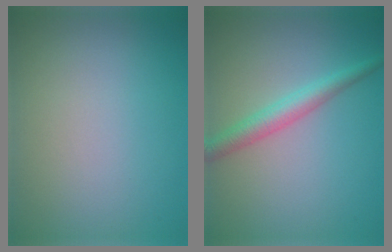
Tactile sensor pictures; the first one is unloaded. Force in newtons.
{"total": 2.9, "press": 2.9, "slide": 0.1}